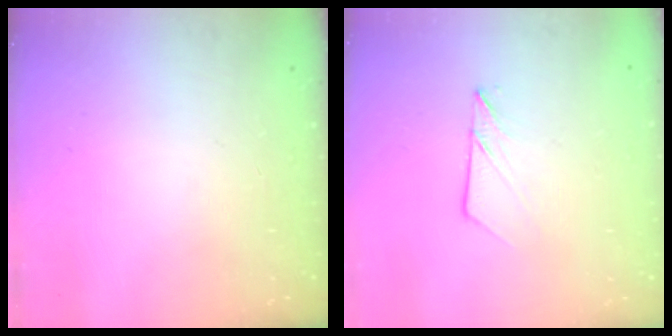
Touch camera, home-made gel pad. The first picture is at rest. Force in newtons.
{"total": 5.8, "press": 5.8, "slide": 0.7}